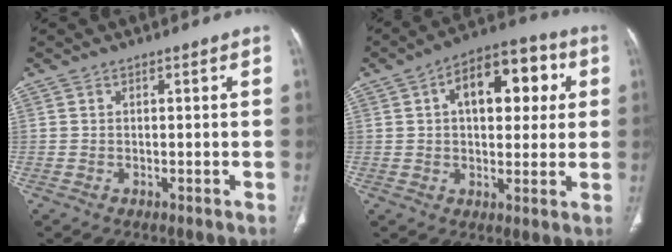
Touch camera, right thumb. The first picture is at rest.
{"total": 15.0, "force": [4.0, 8.4, 11.8], "torque": [-0.132, 0.020, 0.054]}